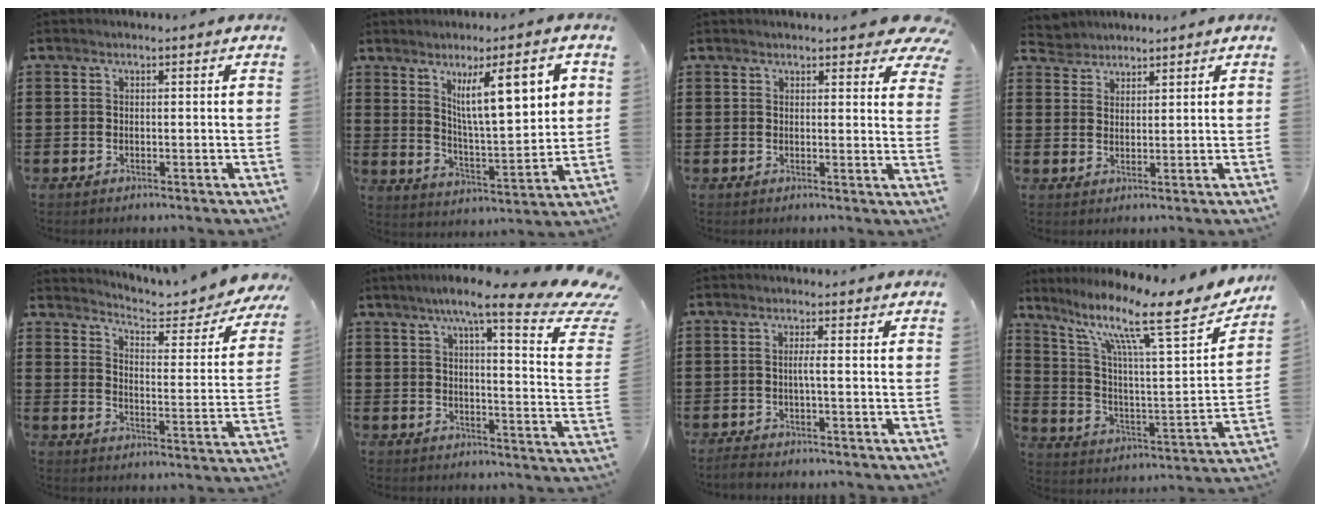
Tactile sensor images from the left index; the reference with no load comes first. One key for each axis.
{"total": 11.6, "fx": 5.6, "fy": 2.8, "fz": 9.8, "tx": -0.157, "ty": -0.020, "tz": 0.088}
{"total": 3.8, "fx": 3.3, "fy": 0.8, "fz": 1.6, "tx": -0.017, "ty": -0.016, "tz": 0.057}
{"total": 2.8, "fx": 2.4, "fy": 1.2, "fz": -0.6, "tx": -0.002, "ty": 0.000, "tz": 0.046}
{"total": 4.3, "fx": 4.1, "fy": 0.2, "fz": 1.1, "tx": -0.039, "ty": -0.036, "tz": 0.061}
{"total": 10.8, "fx": 7.8, "fy": 1.5, "fz": 7.3, "tx": -0.130, "ty": -0.043, "tz": 0.119}
{"total": 2.0, "fx": -1.1, "fy": -0.2, "fz": 1.7, "tx": -0.030, "ty": 0.000, "tz": -0.022}
{"total": 14.7, "fx": 10.0, "fy": 2.7, "fz": 10.5, "tx": -0.204, "ty": -0.058, "tz": 0.150}